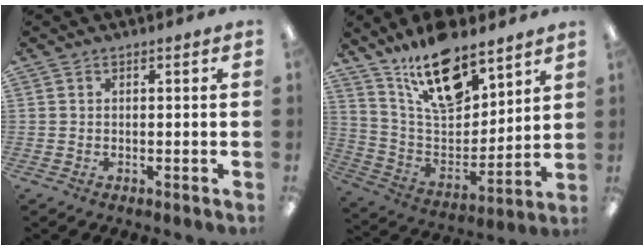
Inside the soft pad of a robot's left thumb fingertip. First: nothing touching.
{"total": 18.7, "force": [12.9, 8.9, 10.2], "torque": [-0.169, -0.074, 0.226]}